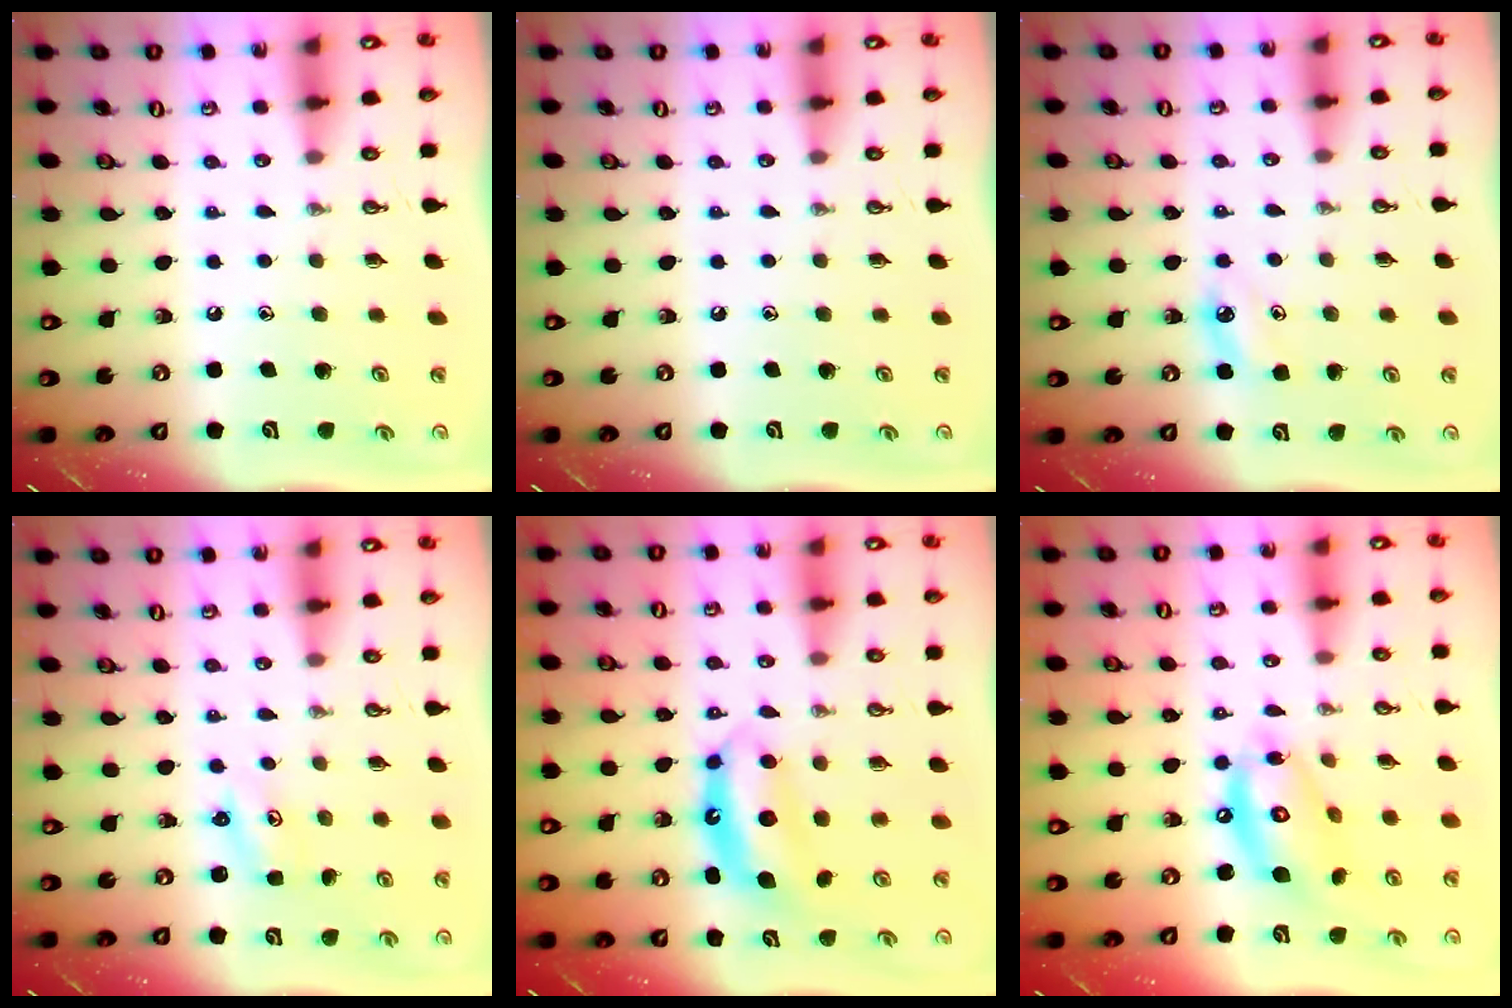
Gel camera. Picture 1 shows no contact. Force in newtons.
{"total": 0.0}
{"total": 5.1, "press": 5.1, "slide": 0.6}
{"total": 1.7, "press": 1.7, "slide": 0.3}
{"total": 7.4, "press": 7.4, "slide": 0.5}
{"total": 13.8, "press": 13.7, "slide": 1.2}